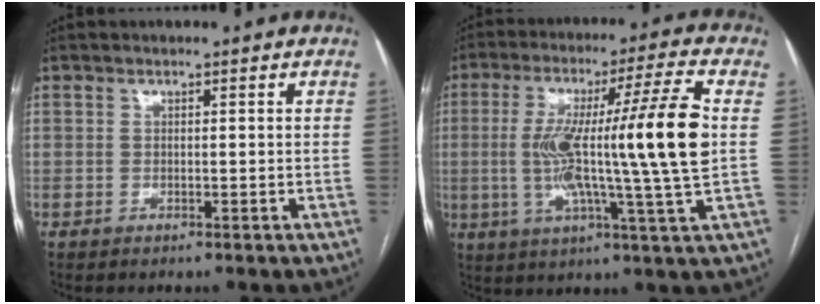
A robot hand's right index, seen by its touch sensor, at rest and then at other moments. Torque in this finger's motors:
{"motor_torque": [1.57, -0.57, 0.70, 0.21]}